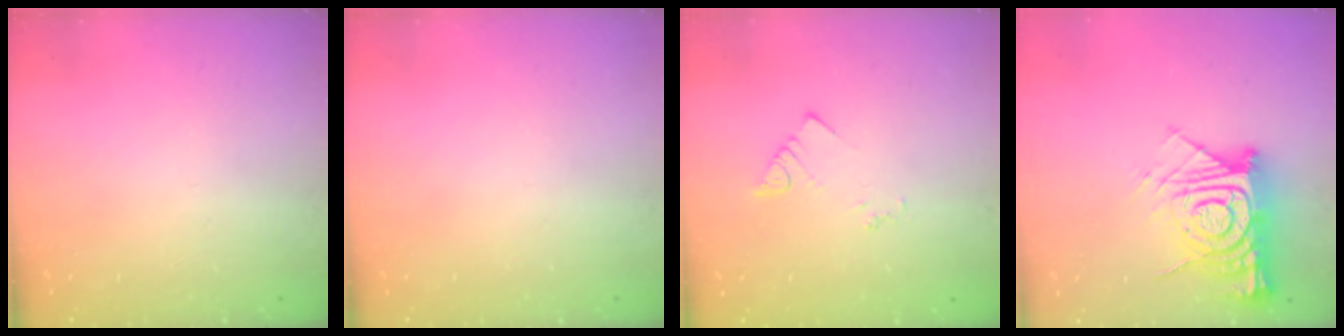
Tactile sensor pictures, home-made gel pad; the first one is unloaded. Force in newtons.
{"total": 0.0}
{"total": 3.2, "press": 3.1, "slide": 0.5}
{"total": 16.1, "press": 16.0, "slide": 1.6}